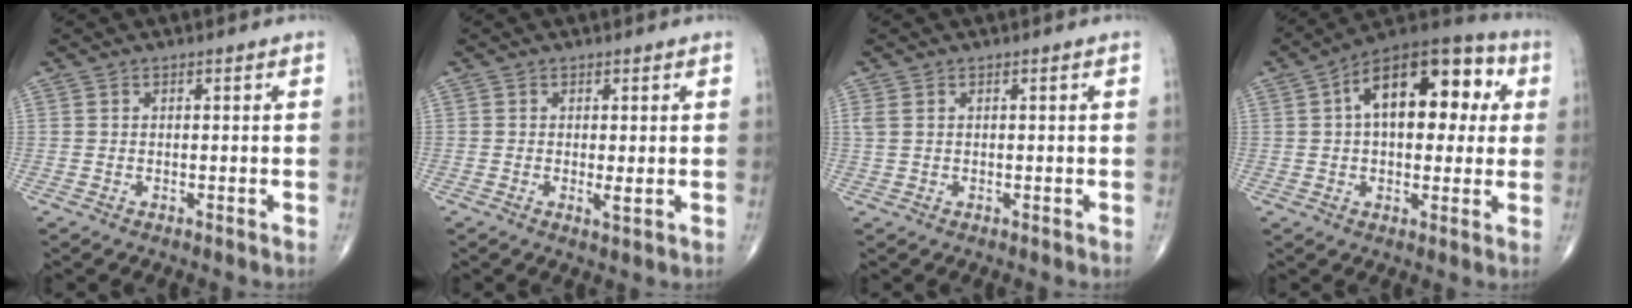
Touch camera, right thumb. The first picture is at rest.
{"total": 1.5, "force": [0.0, 0.4, 1.5], "torque": [-0.028, -0.006, 0.000]}
{"total": 1.6, "force": [0.5, 0.9, 1.2], "torque": [-0.038, 0.009, 0.017]}
{"total": 19.6, "force": [4.4, 10.5, 15.9], "torque": [-0.200, 0.029, 0.054]}